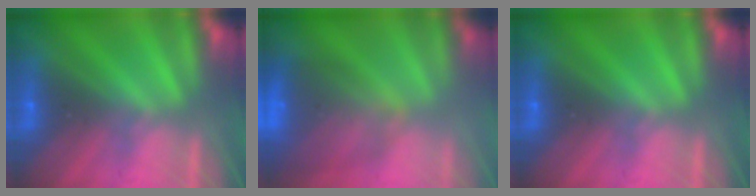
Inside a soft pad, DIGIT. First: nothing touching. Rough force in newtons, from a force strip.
{"total": 9.4}
{"total": 0.0}